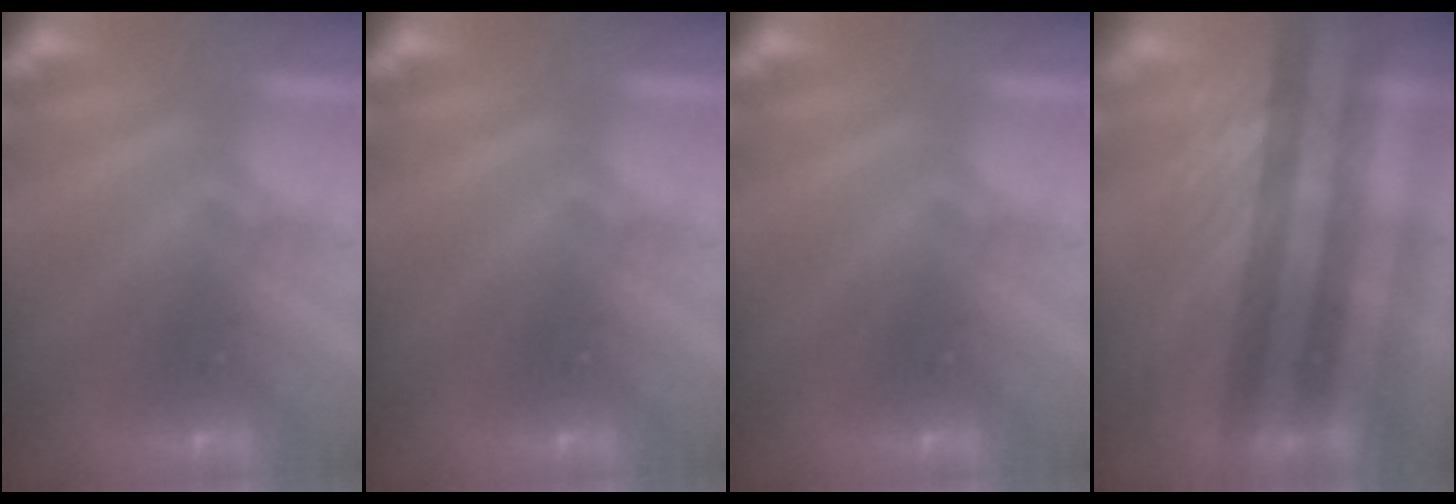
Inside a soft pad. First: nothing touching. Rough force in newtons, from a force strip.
{"total": 0.0}
{"total": 0.0}
{"total": 3.3}